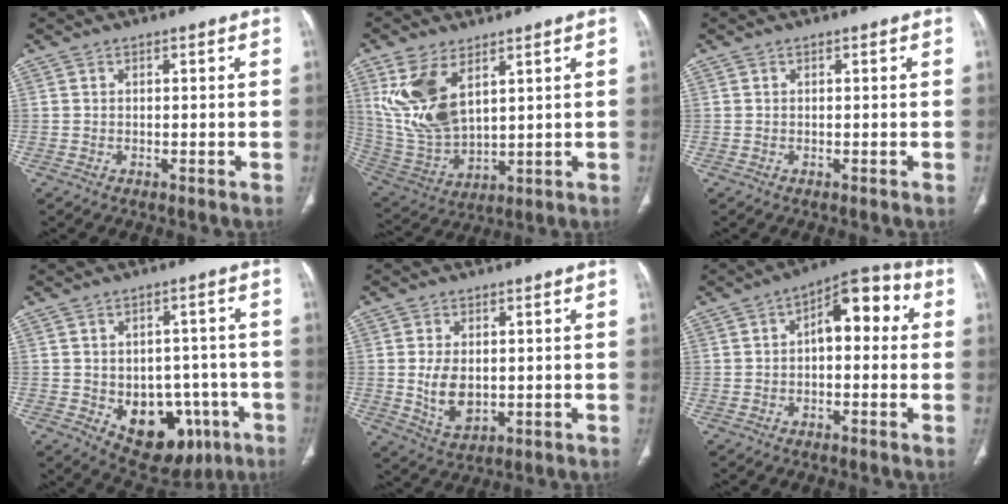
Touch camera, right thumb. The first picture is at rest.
{"total": 13.9, "force": [5.9, 7.3, 10.3], "torque": [-0.208, -0.024, 0.139]}
{"total": 0.0}
{"total": 14.1, "force": [-4.6, 9.8, 9.1], "torque": [-0.082, 0.025, -0.043]}
{"total": 6.8, "force": [0.1, 4.4, 5.2], "torque": [-0.086, -0.011, 0.018]}
{"total": 10.5, "force": [1.4, 5.5, 8.9], "torque": [-0.095, 0.035, 0.010]}